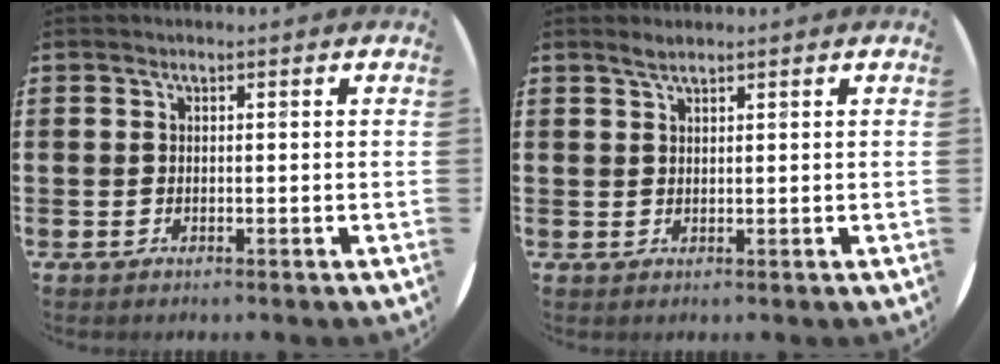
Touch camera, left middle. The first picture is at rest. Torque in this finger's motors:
{"motor_torque": [0.40, -0.32, -0.02, 0.03]}